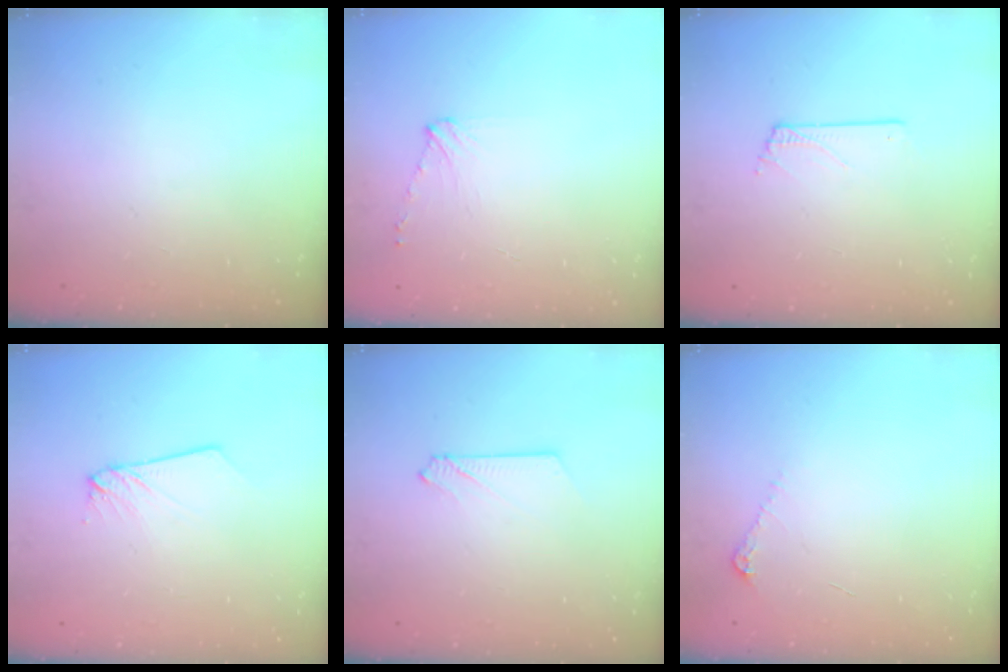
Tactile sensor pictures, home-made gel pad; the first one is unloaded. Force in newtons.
{"total": 4.3, "press": 4.2, "slide": 0.6}
{"total": 0.6, "press": 0.6, "slide": 0.1}
{"total": 3.1, "press": 3.0, "slide": 0.3}
{"total": 2.6, "press": 2.6, "slide": 0.3}
{"total": 4.9, "press": 4.9, "slide": 0.7}